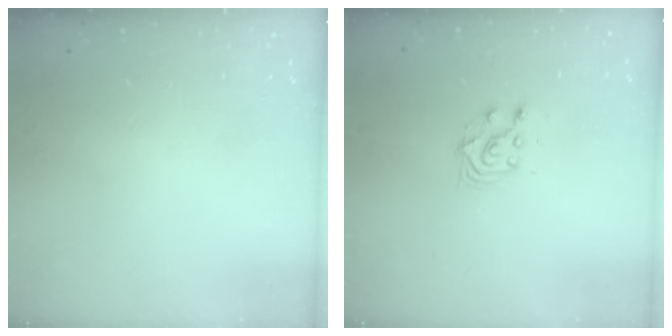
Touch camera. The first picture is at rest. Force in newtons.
{"total": 7.0, "press": 7.0, "slide": 0.7}